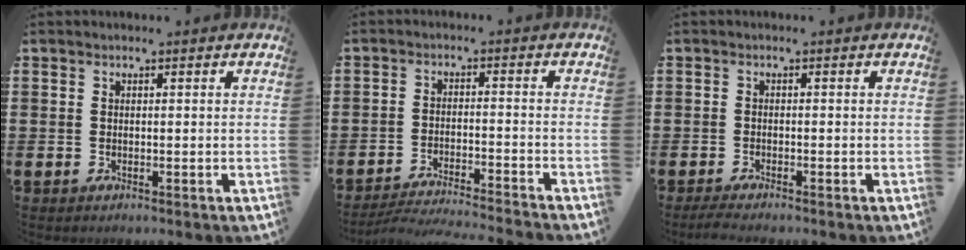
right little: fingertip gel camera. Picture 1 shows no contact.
{"total": 3.3, "force": [-3.2, -0.3, 0.8], "torque": [-0.013, -0.002, -0.065]}
{"total": 1.3, "force": [-1.0, 0.0, 0.8], "torque": [-0.013, -0.002, -0.018]}